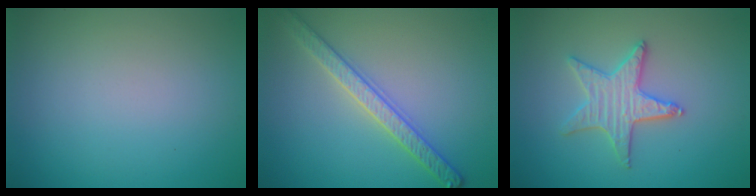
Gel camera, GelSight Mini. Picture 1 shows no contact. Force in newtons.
{"total": 3.3, "press": 3.3, "slide": 0.3}
{"total": 3.2, "press": 3.2, "slide": 0.5}